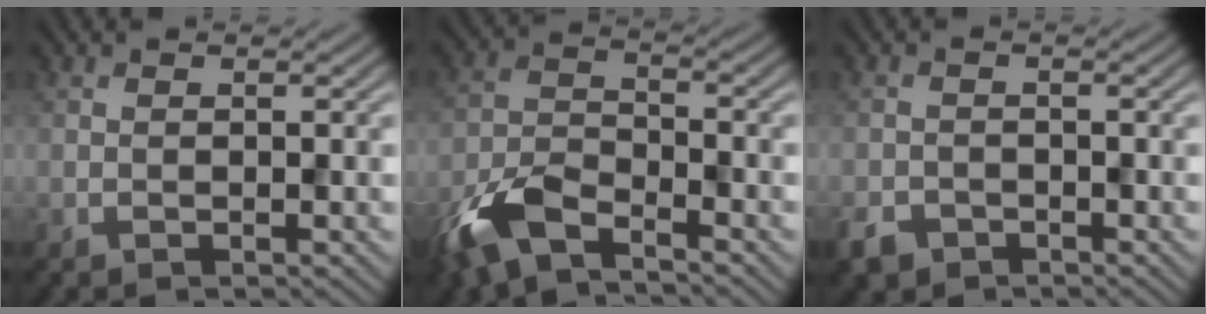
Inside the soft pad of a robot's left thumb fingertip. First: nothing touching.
{"total": 8.3, "force": [-5.9, 3.1, 4.9], "torque": [-0.108, -0.010, -0.134]}
{"total": 2.6, "force": [-1.9, 1.7, 0.7], "torque": [-0.018, -0.006, -0.044]}